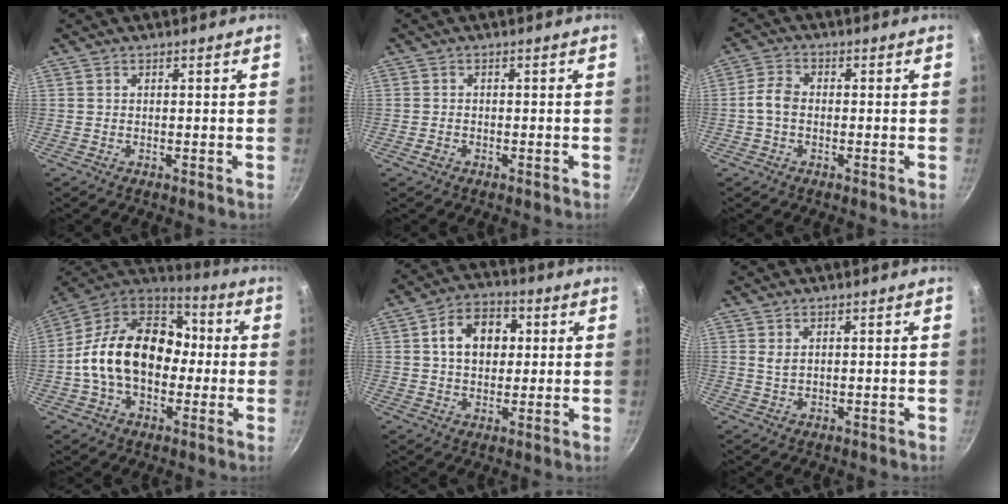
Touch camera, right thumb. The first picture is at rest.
{"total": 1.4, "force": [-0.8, 0.9, 0.7], "torque": [-0.015, 0.009, -0.013]}
{"total": 4.2, "force": [-0.7, 3.0, 2.9], "torque": [-0.059, 0.019, -0.022]}
{"total": 21.3, "force": [-1.0, 15.2, 14.8], "torque": [-0.221, 0.051, -0.031]}
{"total": 10.1, "force": [1.9, 7.3, 6.6], "torque": [-0.078, 0.012, 0.021]}
{"total": 1.5, "force": [0.5, 0.8, 1.2], "torque": [-0.022, -0.005, 0.013]}